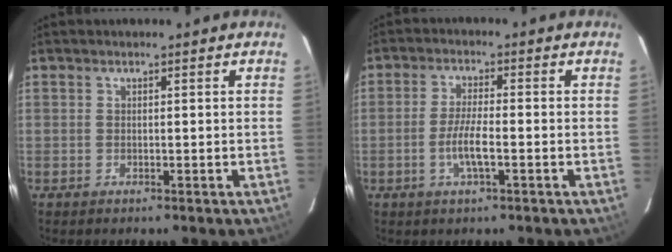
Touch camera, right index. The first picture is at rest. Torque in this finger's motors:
{"motor_torque": [0.99, -0.36, 0.48, 0.13]}